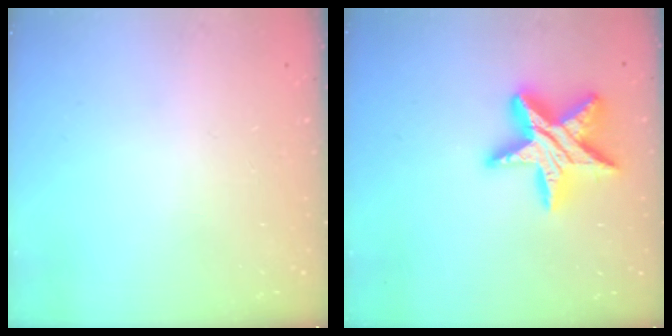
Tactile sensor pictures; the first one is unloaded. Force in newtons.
{"total": 18.6, "press": 18.6, "slide": 1.3}